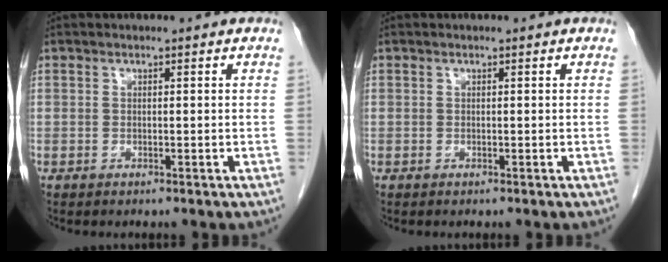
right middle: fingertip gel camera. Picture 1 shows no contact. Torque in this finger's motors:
{"motor_torque": [-0.08, -0.43, 0.05, -0.01]}